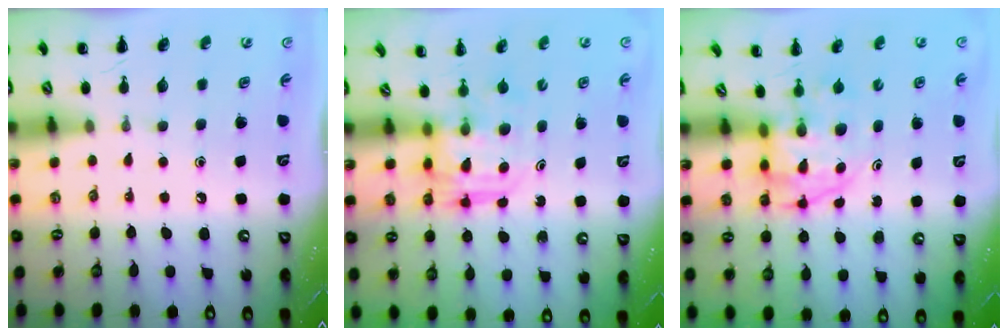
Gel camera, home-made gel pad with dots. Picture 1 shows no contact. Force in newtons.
{"total": 3.3, "press": 3.3, "slide": 0.2}
{"total": 3.5, "press": 3.5, "slide": 0.5}